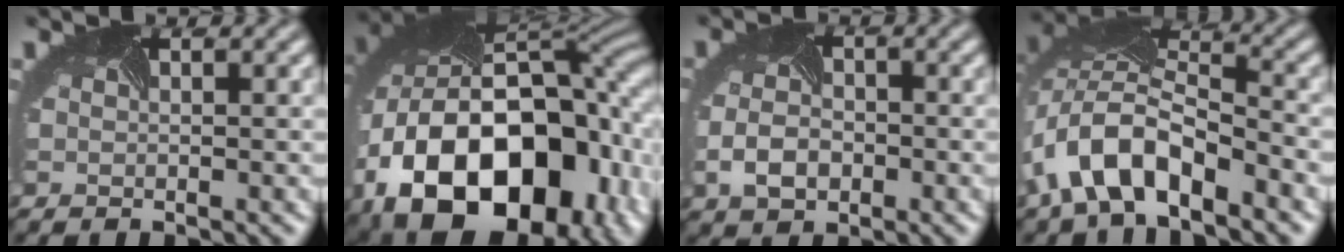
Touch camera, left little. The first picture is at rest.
{"total": 20.6, "force": [-5.2, 14.1, 14.1], "torque": [-0.272, -0.028, -0.074]}
{"total": 2.7, "force": [-1.0, 2.0, 1.4], "torque": [-0.041, -0.004, -0.024]}
{"total": 8.2, "force": [-4.7, 3.8, 5.5], "torque": [-0.110, 0.014, -0.096]}